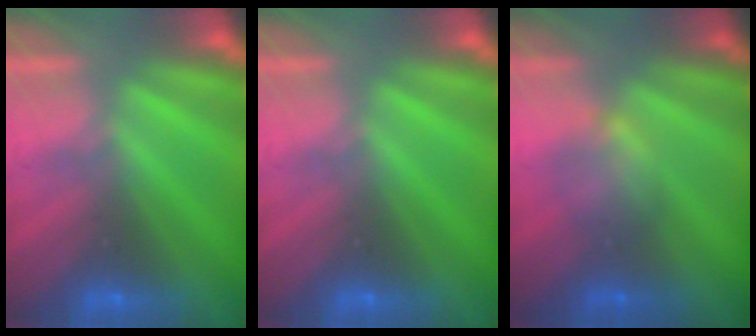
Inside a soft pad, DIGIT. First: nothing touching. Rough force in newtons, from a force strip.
{"total": 0.0}
{"total": 2.0}